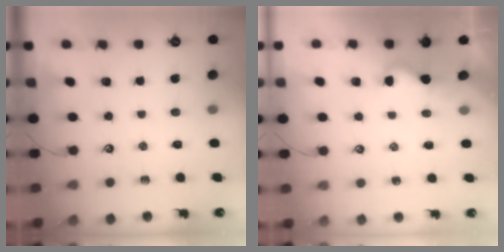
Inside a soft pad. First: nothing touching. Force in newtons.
{"total": 2.8, "press": 2.8, "slide": 0.4}